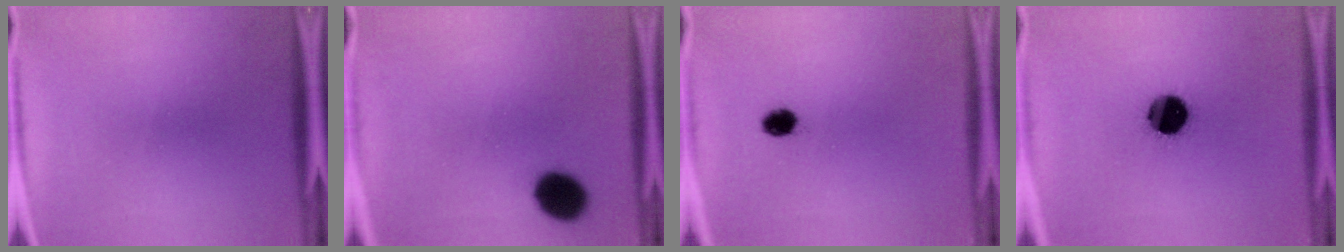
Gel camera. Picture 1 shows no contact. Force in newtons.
{"total": 9.4}
{"total": 2.9}
{"total": 11.8}